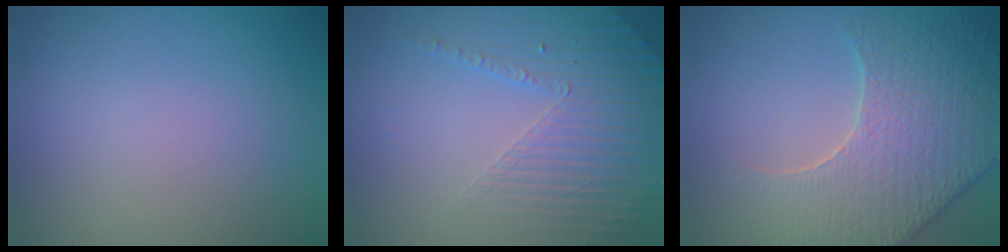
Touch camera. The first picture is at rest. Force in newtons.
{"total": 5.2, "press": 3.1, "slide": 4.1}
{"total": 6.5, "press": 5.6, "slide": 3.3}